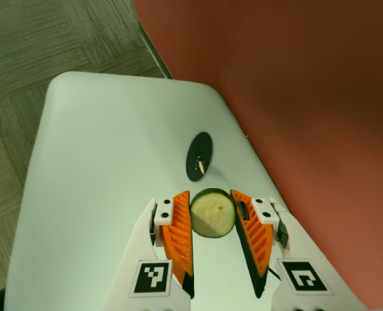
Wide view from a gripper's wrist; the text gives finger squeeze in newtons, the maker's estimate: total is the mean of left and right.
{"total": 10.3, "left": 10.8, "right": 9.9}